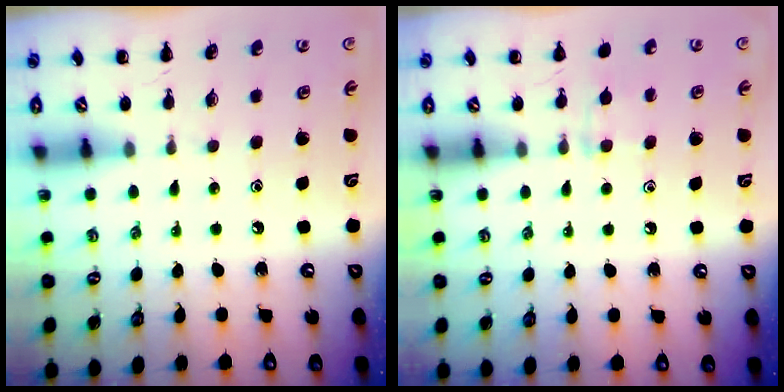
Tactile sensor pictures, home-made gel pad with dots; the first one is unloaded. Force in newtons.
{"total": 6.6, "press": 6.3, "slide": 2.1}